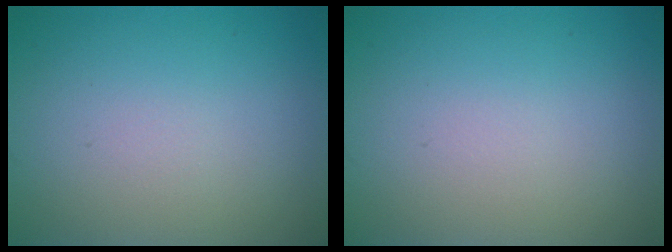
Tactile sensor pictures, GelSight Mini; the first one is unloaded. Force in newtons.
{"total": 0.0}